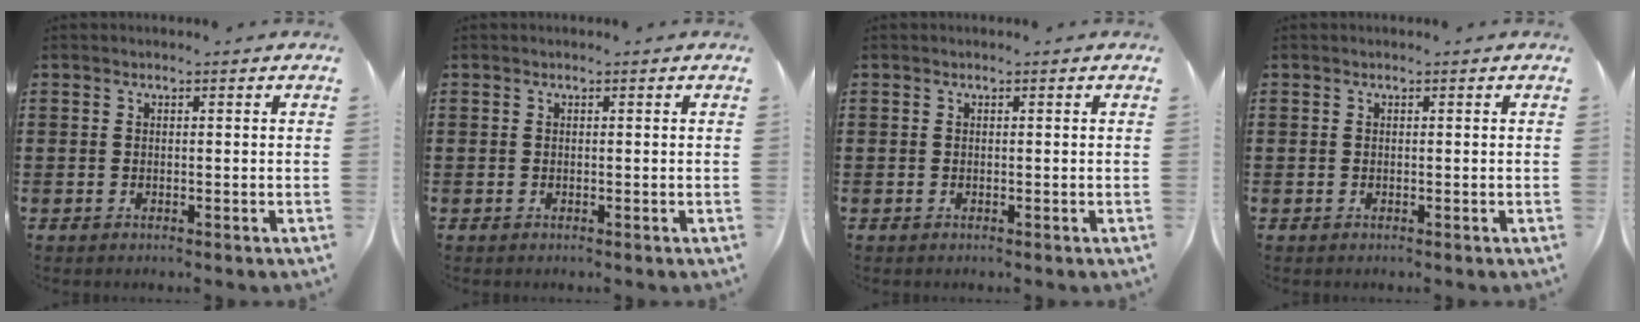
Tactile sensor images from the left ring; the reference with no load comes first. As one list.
[{"total": 0.0}, {"total": 0.0}, {"total": 0.0}]